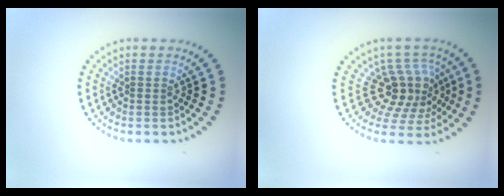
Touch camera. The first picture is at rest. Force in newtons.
{"total": 4.4, "press": 3.3, "slide": 2.9}